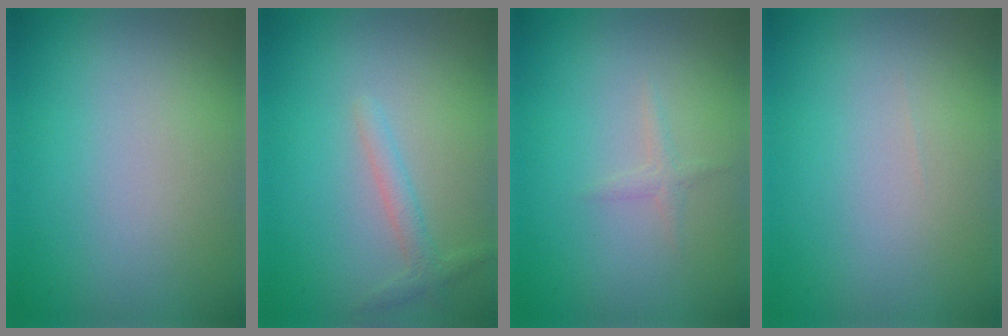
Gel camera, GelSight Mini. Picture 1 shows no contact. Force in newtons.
{"total": 1.6, "press": 1.6, "slide": 0.1}
{"total": 0.8, "press": 0.8, "slide": 0.1}
{"total": 0.0}